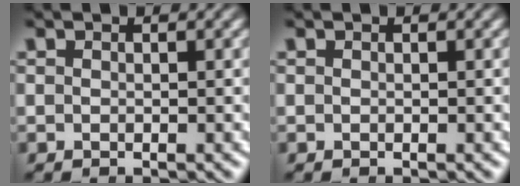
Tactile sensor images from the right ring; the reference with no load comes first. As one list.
[{"total": 0.0}]